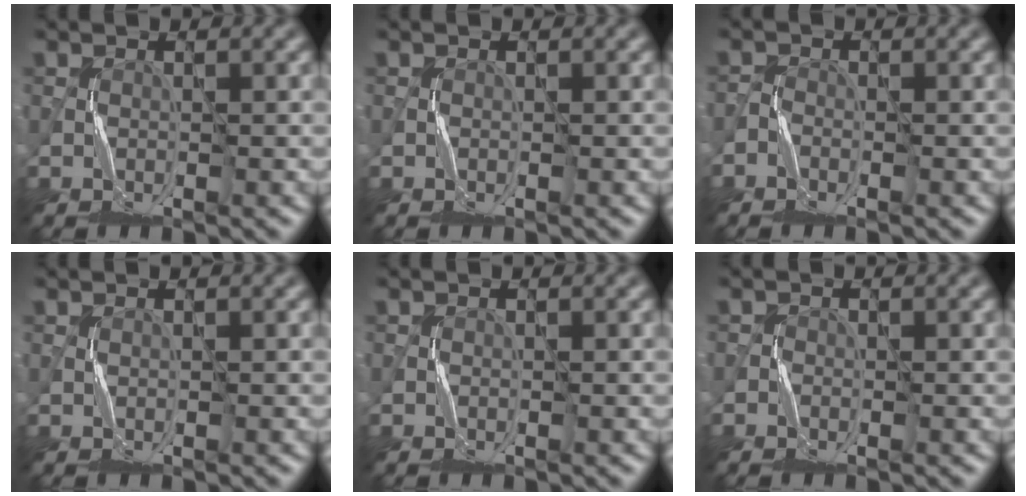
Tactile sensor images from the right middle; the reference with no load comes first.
{"total": 0.0}
{"total": 0.9, "force": [-0.8, 0.4, 0.2], "torque": [-0.002, 0.001, -0.016]}
{"total": 0.0}
{"total": 0.0}
{"total": 0.6, "force": [-0.4, 0.4, -0.1], "torque": [0.004, 0.001, -0.006]}